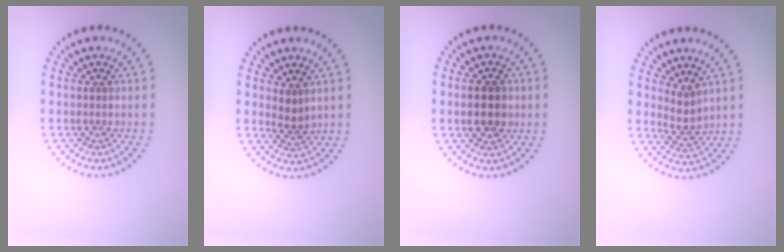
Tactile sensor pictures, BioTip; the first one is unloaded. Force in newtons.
{"total": 1.6, "press": 1.3, "slide": 1.0}
{"total": 3.7, "press": 3.7, "slide": 0.2}
{"total": 2.0, "press": 1.6, "slide": 1.2}